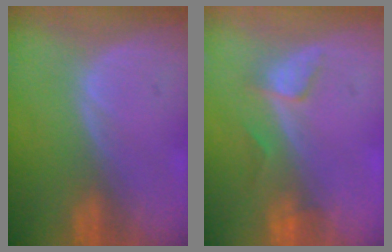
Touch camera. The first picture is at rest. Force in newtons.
{"total": 2.8, "press": 2.7, "slide": 0.4}